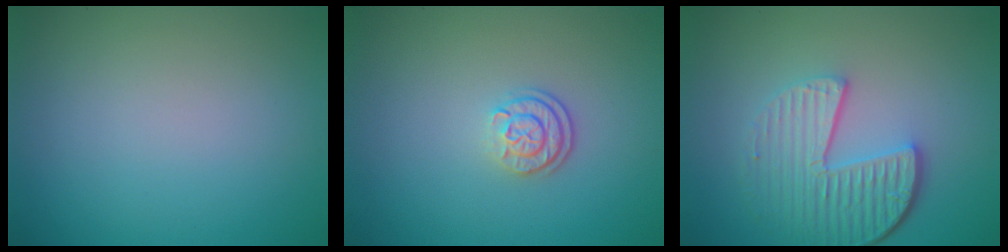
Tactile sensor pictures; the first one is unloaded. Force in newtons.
{"total": 2.3, "press": 1.7, "slide": 1.5}
{"total": 5.6, "press": 4.1, "slide": 3.7}